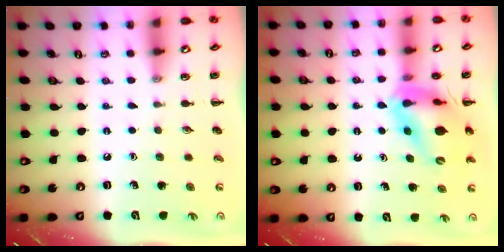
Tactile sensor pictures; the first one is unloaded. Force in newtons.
{"total": 13.7, "press": 13.1, "slide": 3.8}